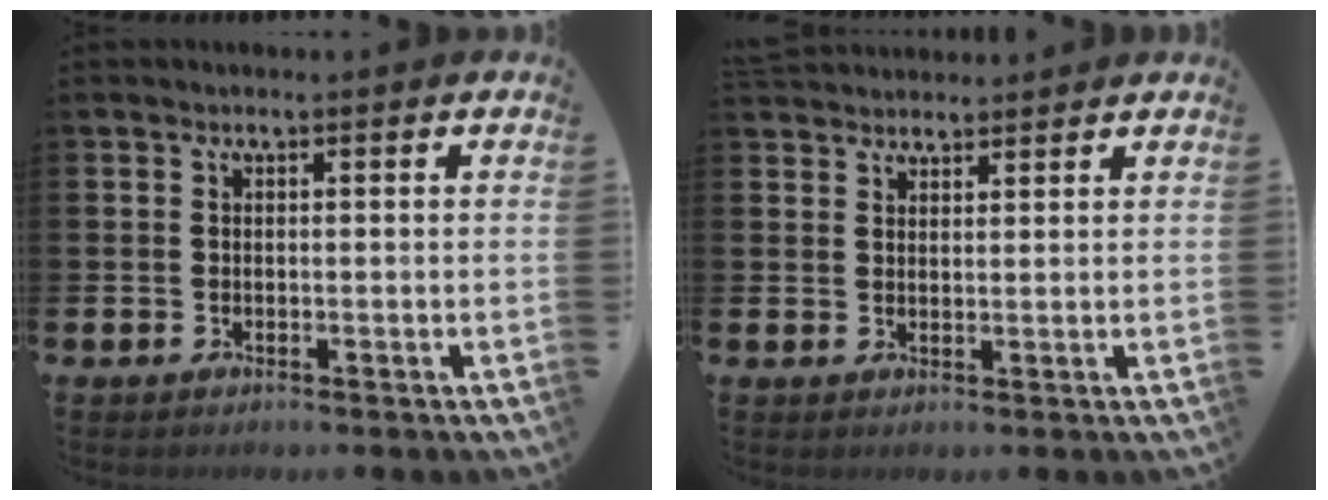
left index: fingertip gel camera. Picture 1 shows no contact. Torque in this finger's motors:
{"motor_torque": [0.49, -0.60, 0.14, 0.02]}